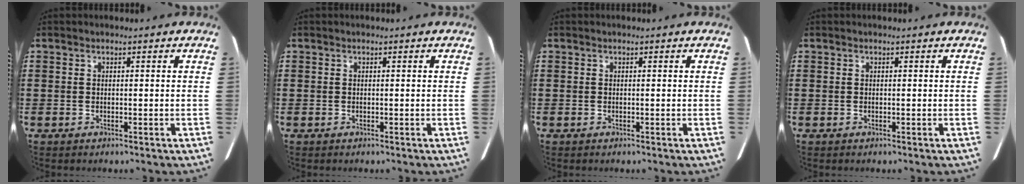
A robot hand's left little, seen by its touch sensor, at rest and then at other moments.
{"total": 0.0}
{"total": 0.0}
{"total": 0.0}